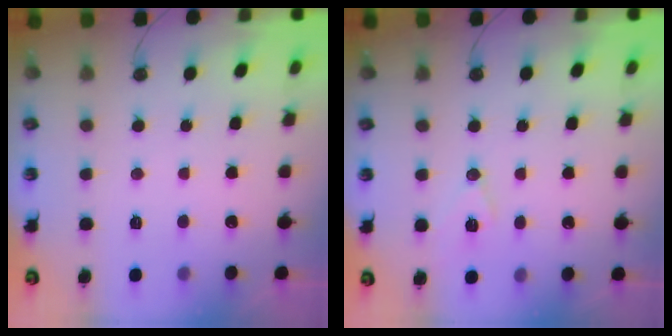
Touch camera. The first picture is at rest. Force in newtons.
{"total": 8.6, "press": 7.7, "slide": 3.8}